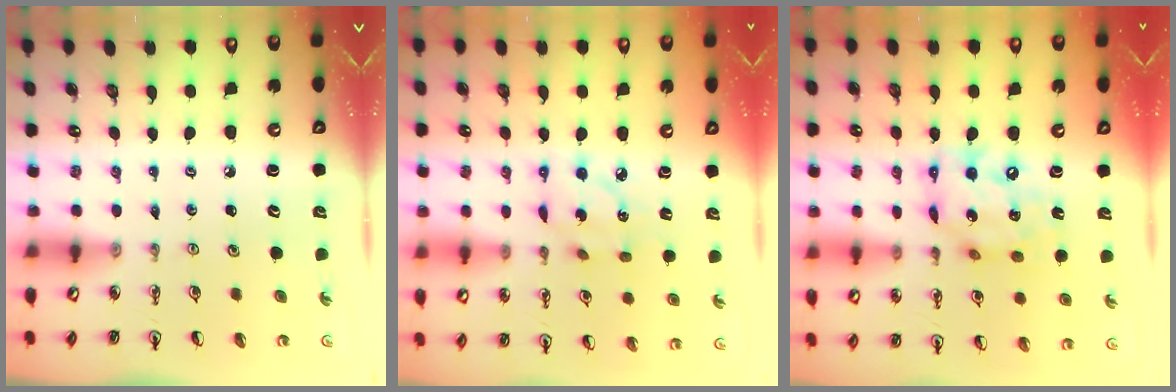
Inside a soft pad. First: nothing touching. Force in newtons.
{"total": 7.5, "press": 7.5, "slide": 0.2}
{"total": 13.7, "press": 13.6, "slide": 1.0}